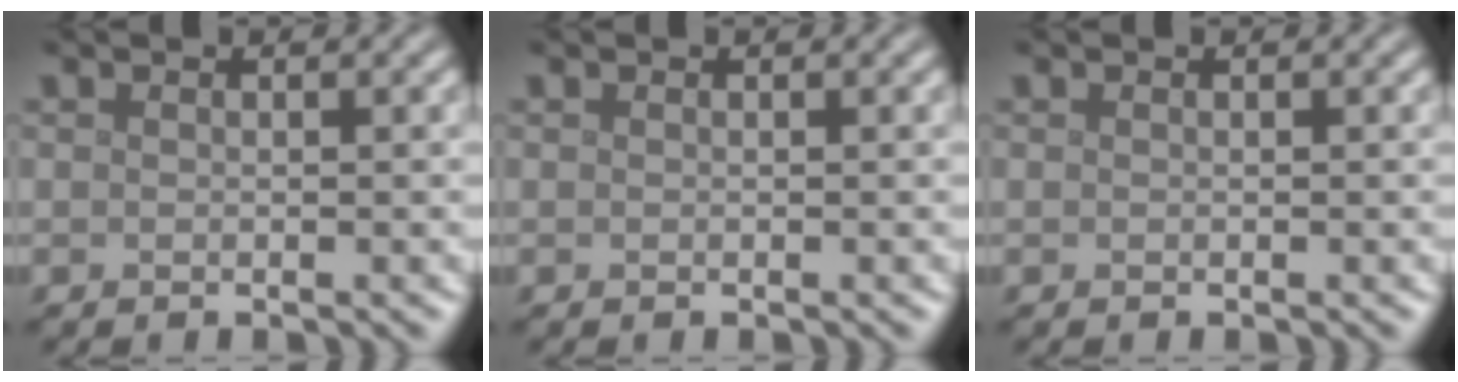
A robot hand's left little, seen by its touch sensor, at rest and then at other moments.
{"total": 0.0}
{"total": 0.0}